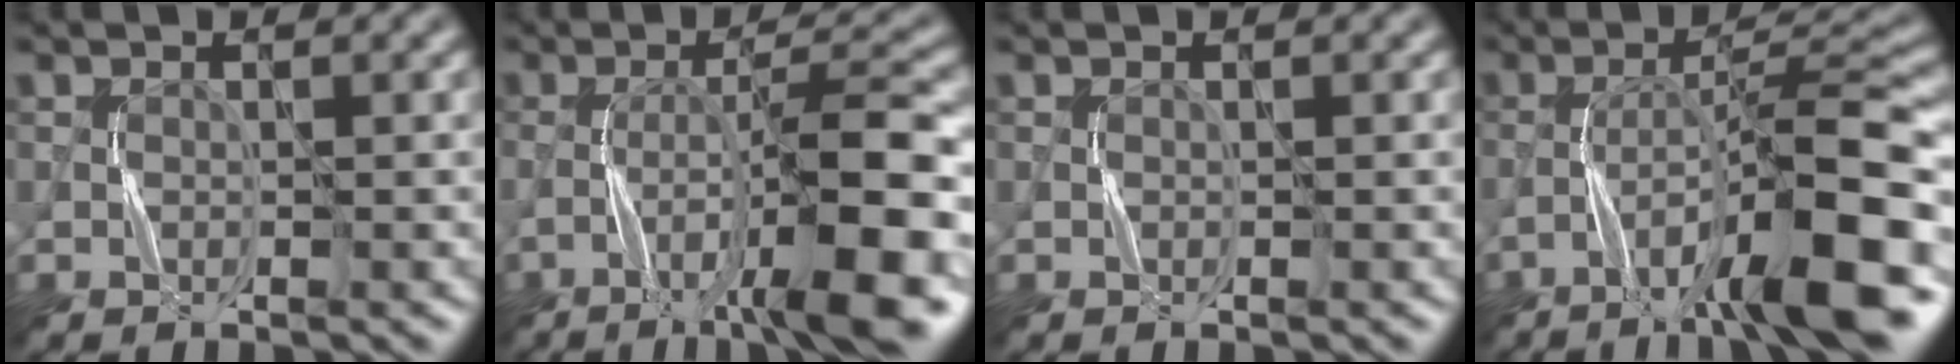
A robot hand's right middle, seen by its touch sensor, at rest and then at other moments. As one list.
[{"total": 10.1, "force": [-4.0, 1.9, 9.1], "torque": [-0.134, 0.012, -0.064]}, {"total": 0.0}, {"total": 10.6, "force": [-5.5, 1.9, 8.9], "torque": [-0.131, 0.023, -0.084]}]